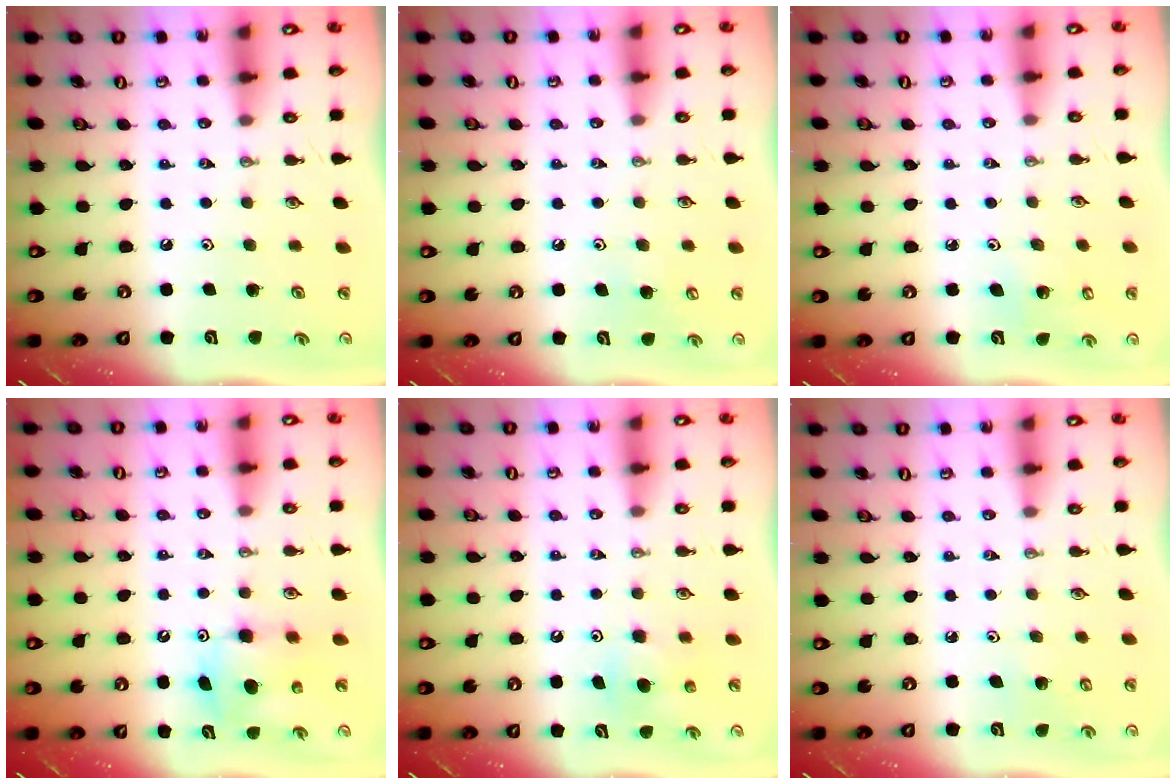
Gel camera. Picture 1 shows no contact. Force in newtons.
{"total": 6.0, "press": 5.9, "slide": 0.7}
{"total": 4.1, "press": 4.0, "slide": 0.5}
{"total": 8.9, "press": 8.9, "slide": 0.6}
{"total": 5.2, "press": 5.2, "slide": 0.4}
{"total": 3.4, "press": 3.4, "slide": 0.3}